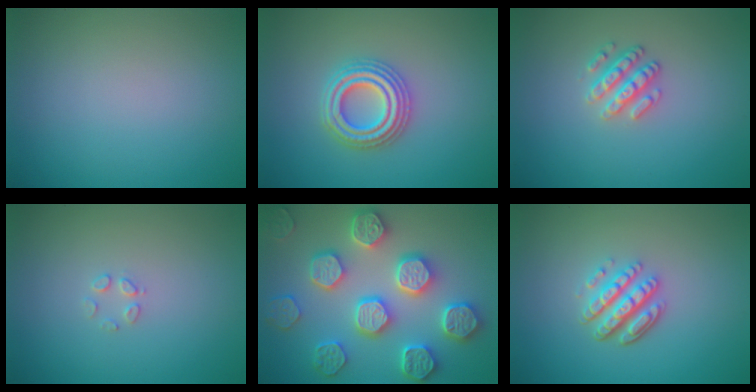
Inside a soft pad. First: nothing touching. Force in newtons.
{"total": 4.0, "press": 4.0, "slide": 0.8}
{"total": 2.5, "press": 2.4, "slide": 0.7}
{"total": 1.0, "press": 1.0, "slide": 0.1}
{"total": 7.2, "press": 6.5, "slide": 3.1}
{"total": 4.3, "press": 3.3, "slide": 2.7}